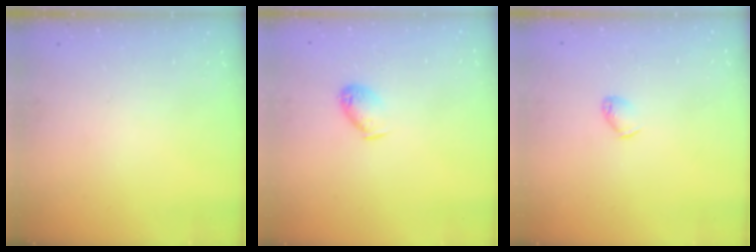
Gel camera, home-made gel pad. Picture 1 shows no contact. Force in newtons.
{"total": 5.9, "press": 5.8, "slide": 0.4}
{"total": 3.1, "press": 3.1, "slide": 0.5}